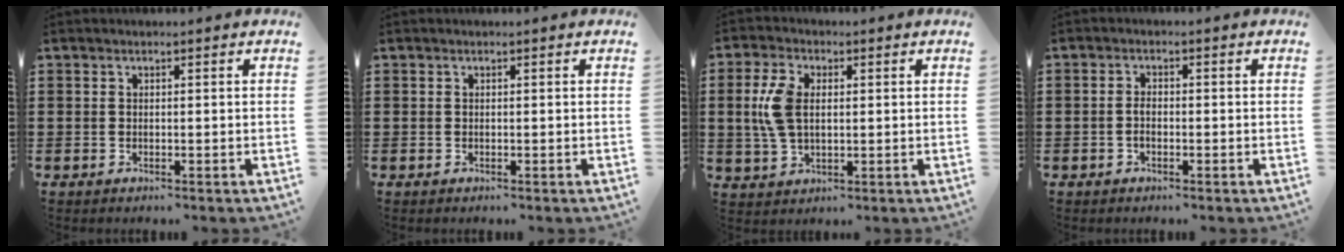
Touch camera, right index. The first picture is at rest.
{"total": 0.0}
{"total": 6.7, "force": [0.9, 4.0, 5.3], "torque": [-0.132, 0.009, 0.009]}
{"total": 1.7, "force": [-0.6, 0.8, 1.4], "torque": [-0.029, -0.002, -0.010]}